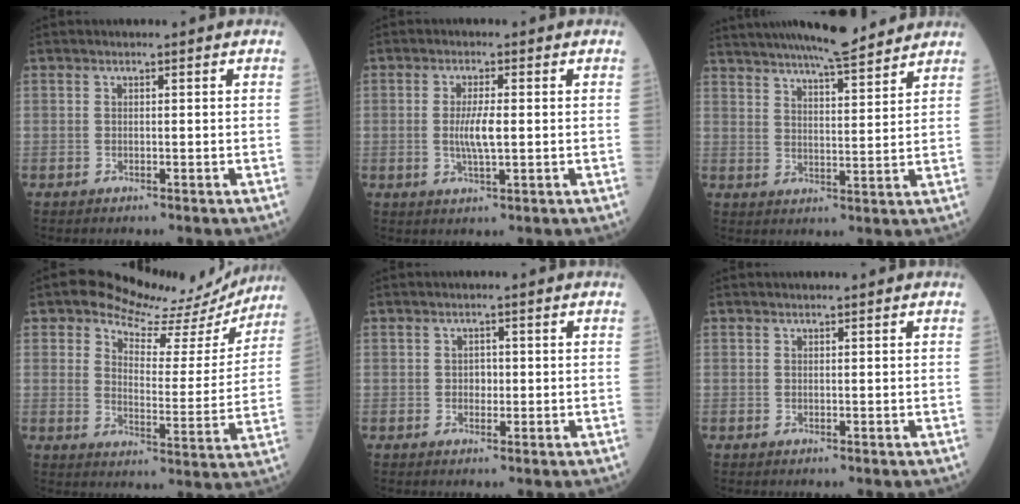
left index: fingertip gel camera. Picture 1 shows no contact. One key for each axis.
{"total": 4.0, "fx": -0.9, "fy": 0.5, "fz": 3.8, "tx": -0.076, "ty": -0.010, "tz": -0.019}
{"total": 15.5, "fx": 13.7, "fy": 1.7, "fz": 7.1, "tx": -0.117, "ty": 0.014, "tz": 0.200}
{"total": 13.6, "fx": 12.3, "fy": 5.1, "fz": 2.5, "tx": -0.021, "ty": -0.019, "tz": 0.139}
{"total": 1.3, "fx": -0.8, "fy": 1.0, "fz": 0.5, "tx": -0.002, "ty": -0.001, "tz": -0.018}
{"total": 0.0}